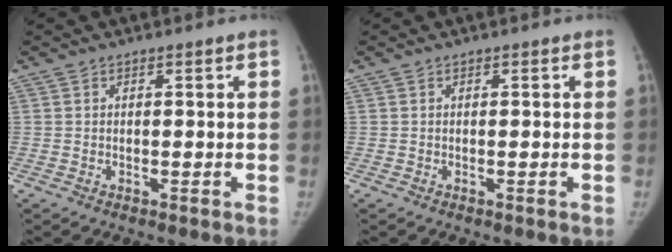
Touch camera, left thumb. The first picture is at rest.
{"total": 0.0}